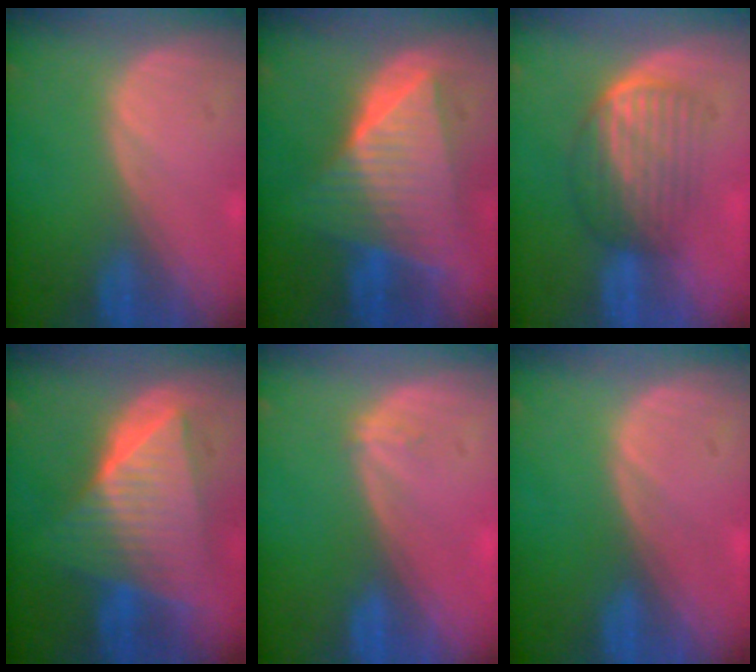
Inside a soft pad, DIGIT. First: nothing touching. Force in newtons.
{"total": 9.9, "press": 9.9, "slide": 0.6}
{"total": 7.1, "press": 6.0, "slide": 3.8}
{"total": 10.0, "press": 10.0, "slide": 0.7}
{"total": 0.9, "press": 0.6, "slide": 0.6}
{"total": 0.0}